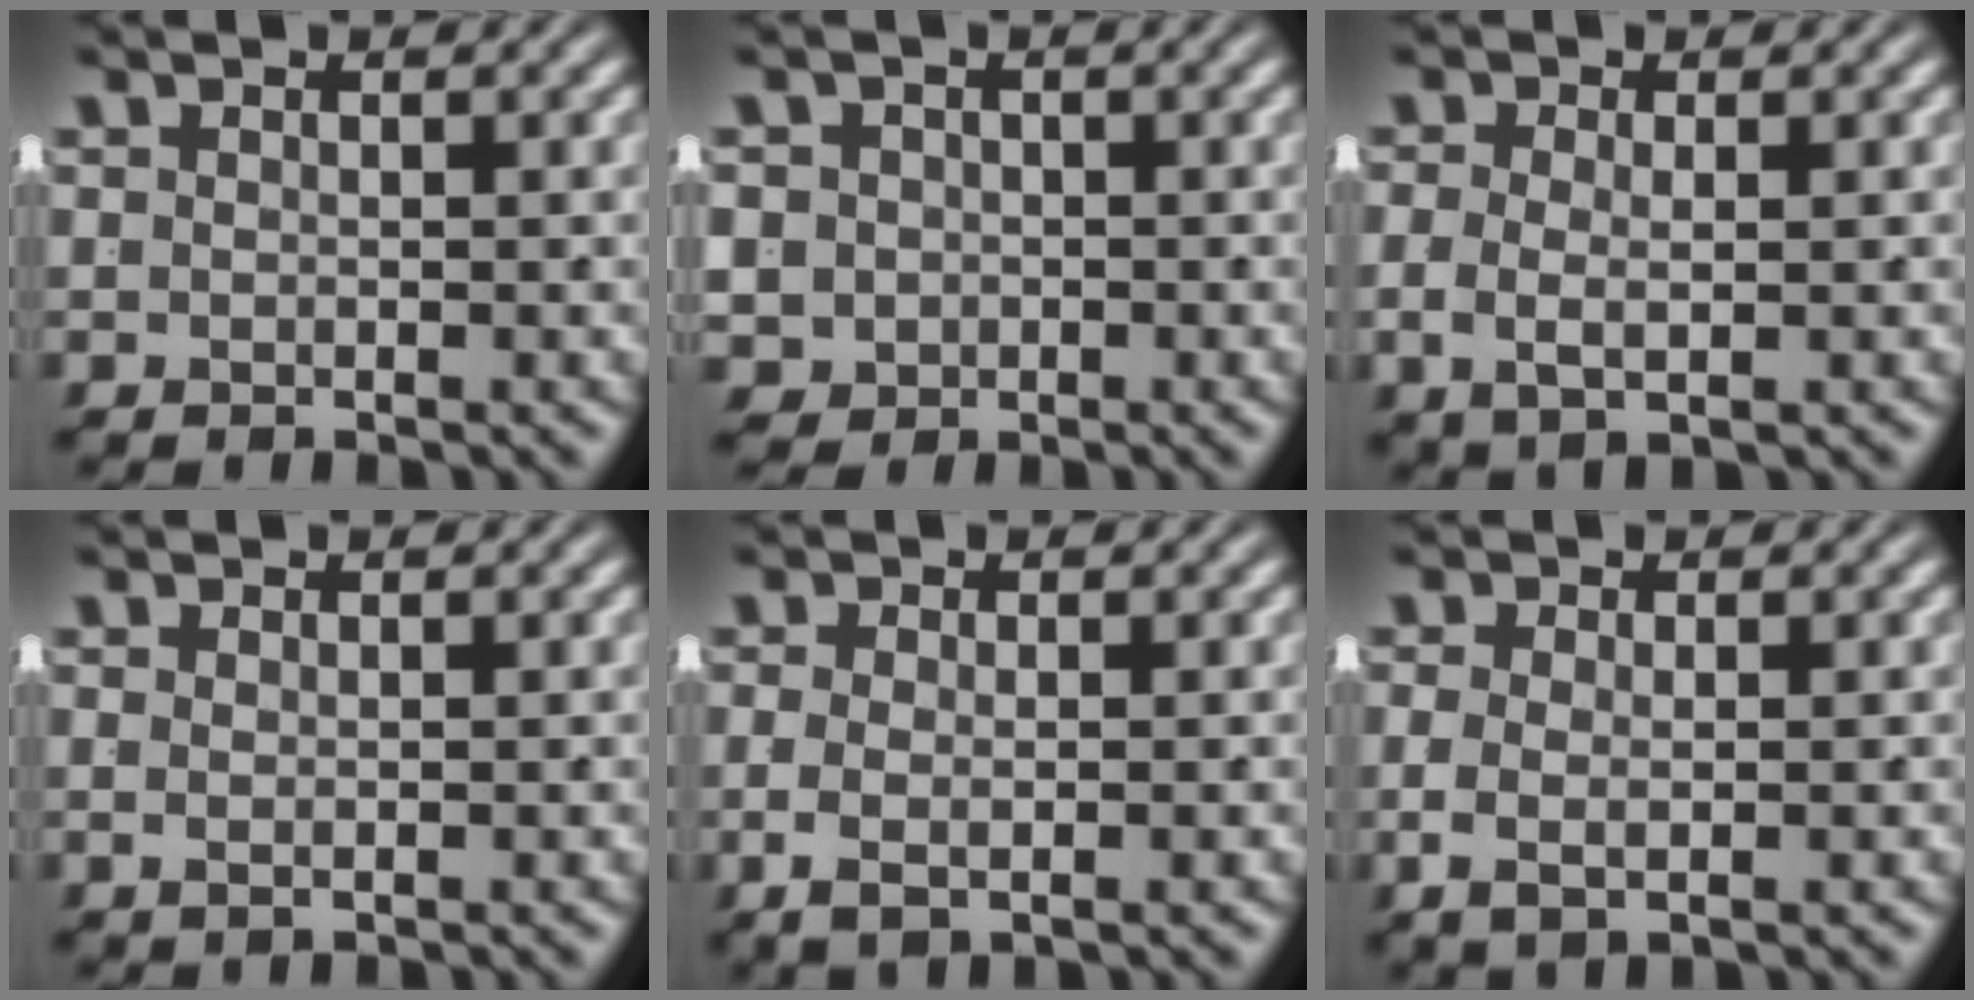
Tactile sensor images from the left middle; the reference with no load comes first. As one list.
[{"total": 5.5, "force": [-1.4, 5.0, 1.8], "torque": [-0.054, -0.030, -0.016]}, {"total": 2.5, "force": [-0.4, 1.1, 2.2], "torque": [-0.047, -0.016, 0.003]}, {"total": 0.8, "force": [0.1, -0.6, 0.5], "torque": [-0.002, -0.007, 0.008]}, {"total": 2.0, "force": [-0.7, 0.4, 1.8], "torque": [-0.037, -0.017, -0.001]}, {"total": 2.3, "force": [-0.5, 0.8, 2.1], "torque": [-0.043, -0.017, 0.003]}]